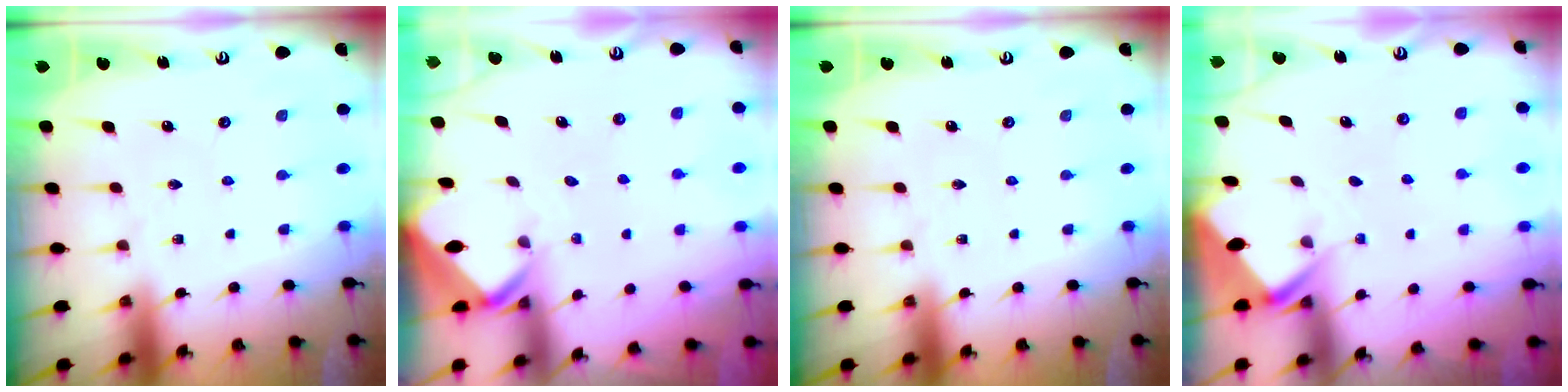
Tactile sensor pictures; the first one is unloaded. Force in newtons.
{"total": 2.7, "press": 2.7, "slide": 0.2}
{"total": 0.0}
{"total": 2.8, "press": 2.8, "slide": 0.4}